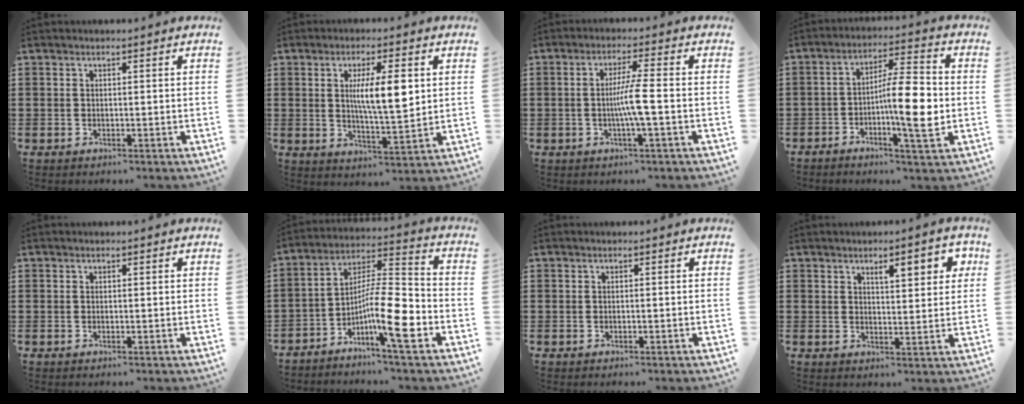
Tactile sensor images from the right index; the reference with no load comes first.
{"total": 9.0, "force": [2.2, 2.2, 8.4], "torque": [-0.148, -0.001, 0.031]}
{"total": 5.0, "force": [-0.9, -0.4, 5.0], "torque": [-0.088, -0.008, -0.020]}
{"total": 10.2, "force": [-1.2, 2.0, 9.9], "torque": [-0.153, -0.004, -0.021]}
{"total": 0.0}
{"total": 11.2, "force": [-4.7, 1.9, 10.0], "torque": [-0.179, -0.005, -0.086]}
{"total": 0.0}
{"total": 5.0, "force": [2.5, 1.6, 4.0], "torque": [-0.054, -0.005, 0.033]}